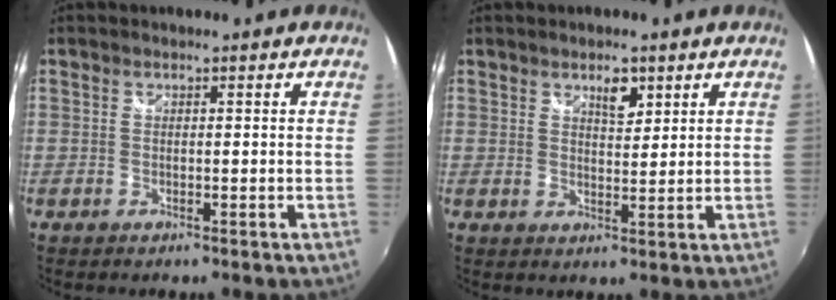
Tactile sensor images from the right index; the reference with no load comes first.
{"total": 3.4, "force": [2.2, 1.3, 2.3], "torque": [-0.034, 0.003, 0.036]}